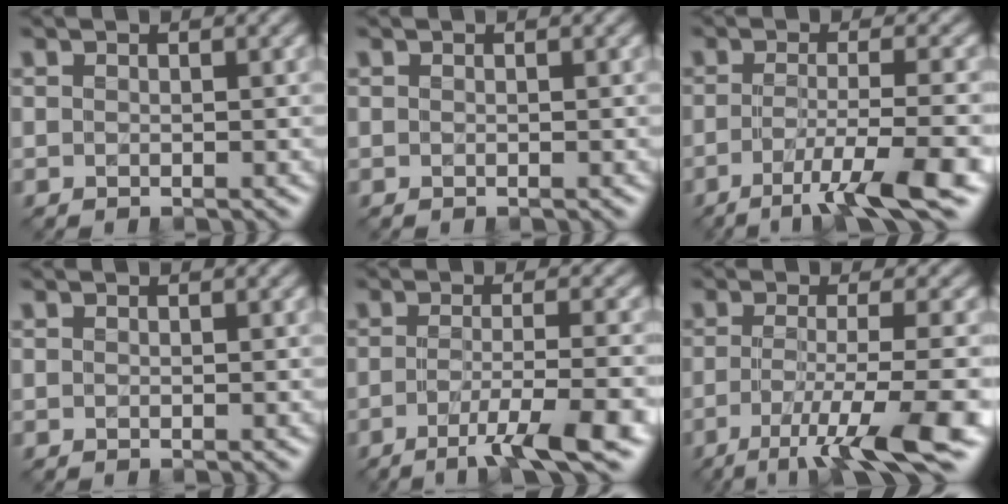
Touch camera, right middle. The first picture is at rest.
{"total": 0.0}
{"total": 7.0, "force": [-3.5, 1.0, 6.1], "torque": [-0.092, -0.006, -0.061]}
{"total": 0.0}
{"total": 6.6, "force": [-3.3, 1.0, 5.7], "torque": [-0.083, -0.004, -0.059]}
{"total": 9.0, "force": [-4.3, 1.7, 7.7], "torque": [-0.113, -0.007, -0.074]}